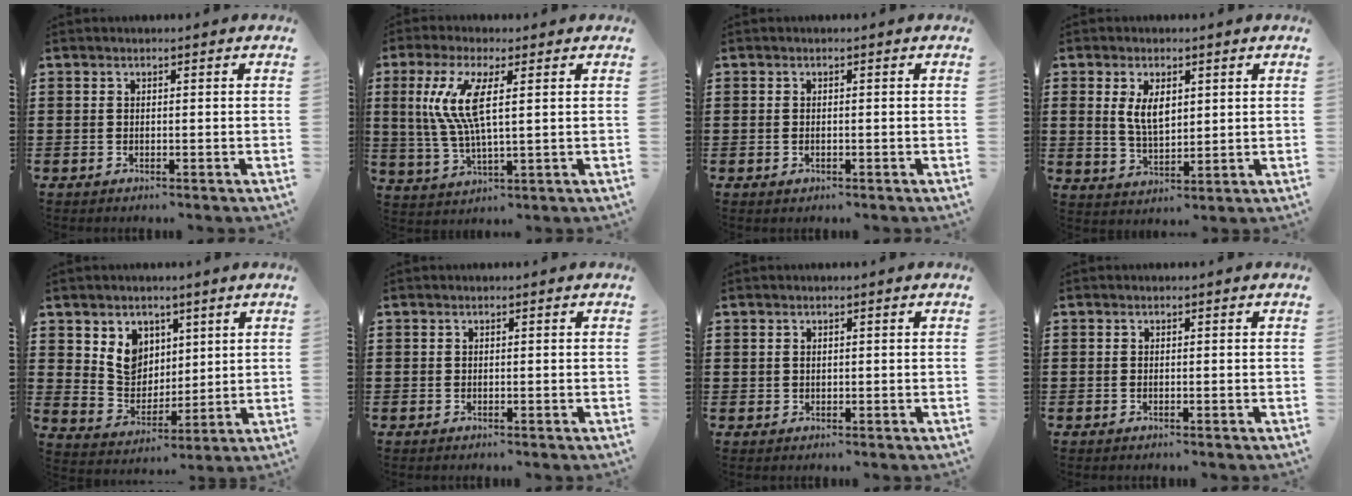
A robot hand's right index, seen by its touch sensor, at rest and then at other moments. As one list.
[{"total": 8.9, "force": [2.2, 1.9, 8.4], "torque": [-0.194, -0.011, 0.028]}, {"total": 0.6, "force": [-0.2, 0.4, 0.5], "torque": [-0.010, -0.001, -0.004]}, {"total": 5.1, "force": [1.5, 2.7, 4.0], "torque": [-0.078, 0.005, 0.024]}, {"total": 6.9, "force": [3.5, 5.8, 1.5], "torque": [-0.055, -0.006, 0.067]}, {"total": 0.0}, {"total": 0.9, "force": [0.6, 0.6, 0.2], "torque": [-0.005, 0.003, 0.012]}, {"total": 0.0}]